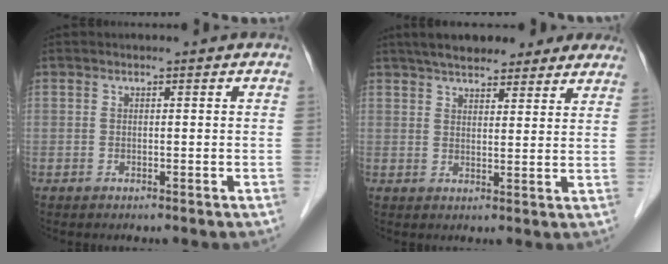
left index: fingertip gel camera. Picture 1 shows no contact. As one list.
[{"total": 14.6, "force": [12.0, 4.2, 7.1], "torque": [-0.093, 0.034, 0.159]}]